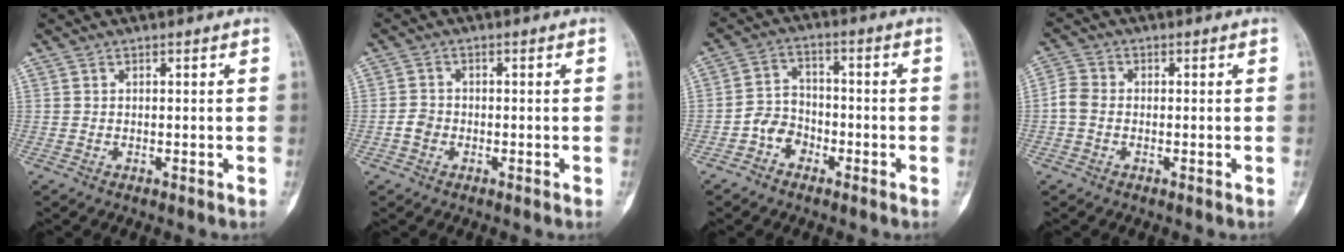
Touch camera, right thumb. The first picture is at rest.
{"total": 2.4, "force": [-0.9, 1.9, 1.1], "torque": [-0.016, 0.009, -0.020]}
{"total": 5.8, "force": [-2.8, 4.6, 2.1], "torque": [-0.011, 0.030, -0.059]}
{"total": 3.6, "force": [-0.7, 2.8, 2.1], "torque": [-0.045, 0.009, -0.021]}